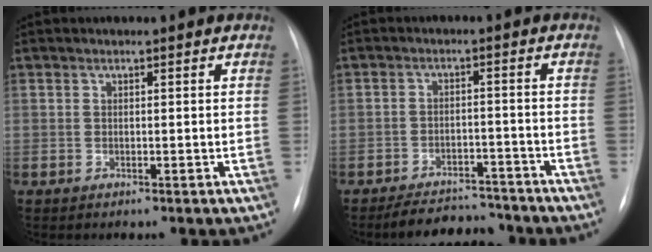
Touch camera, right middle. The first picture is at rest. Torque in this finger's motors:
{"motor_torque": [0.48, -1.00, 0.06, 0.00]}